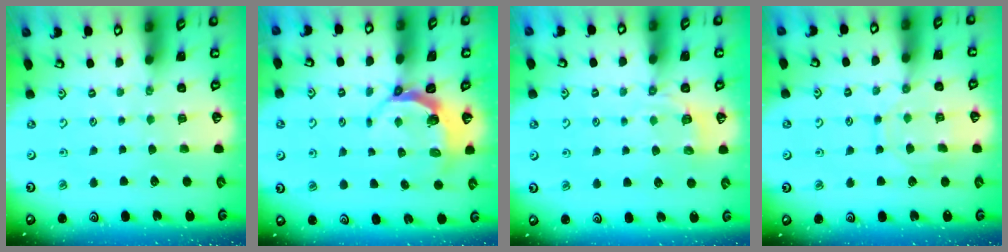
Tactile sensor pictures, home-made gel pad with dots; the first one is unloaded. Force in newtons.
{"total": 5.2, "press": 3.8, "slide": 3.5}
{"total": 4.2, "press": 3.6, "slide": 2.2}
{"total": 10.1, "press": 10.1, "slide": 0.7}